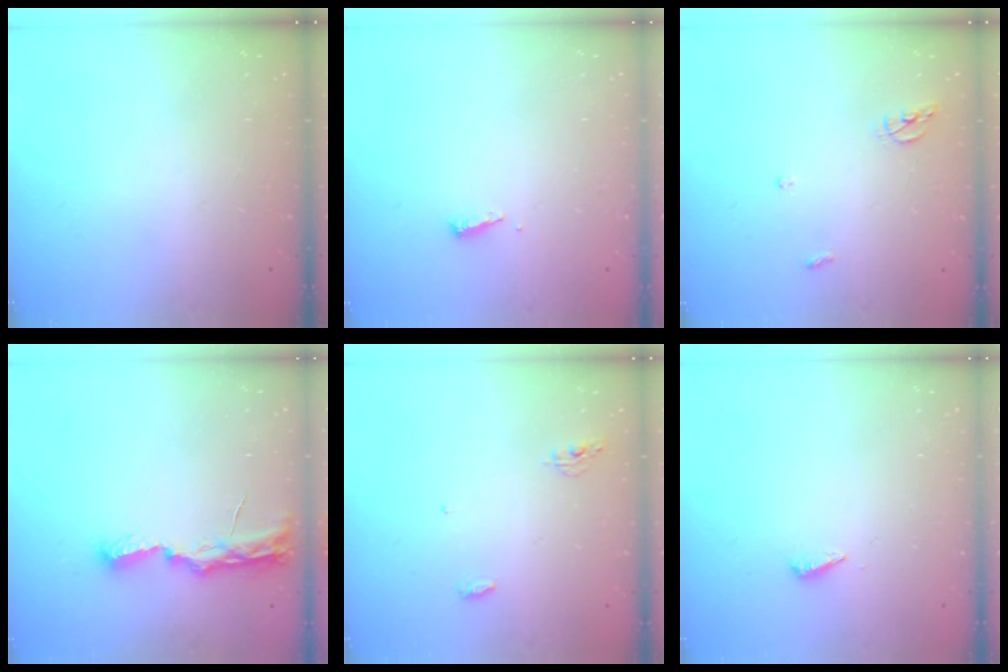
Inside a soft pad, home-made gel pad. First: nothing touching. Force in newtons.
{"total": 4.0, "press": 4.0, "slide": 0.4}
{"total": 5.6, "press": 5.6, "slide": 0.4}
{"total": 8.0, "press": 8.0, "slide": 0.7}
{"total": 4.1, "press": 4.0, "slide": 0.9}
{"total": 2.9, "press": 2.9, "slide": 0.3}